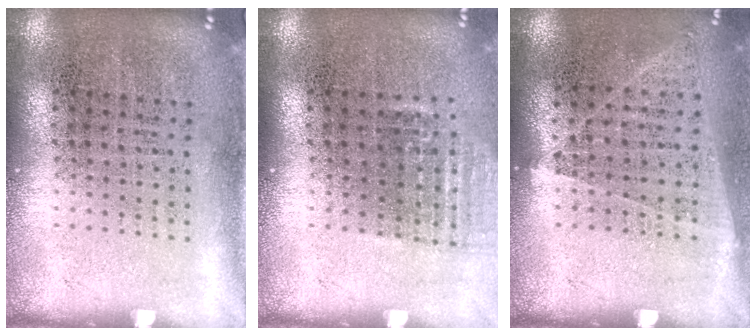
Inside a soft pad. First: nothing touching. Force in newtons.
{"total": 1.0, "press": 0.9, "slide": 0.4}
{"total": 1.0, "press": 1.0, "slide": 0.3}